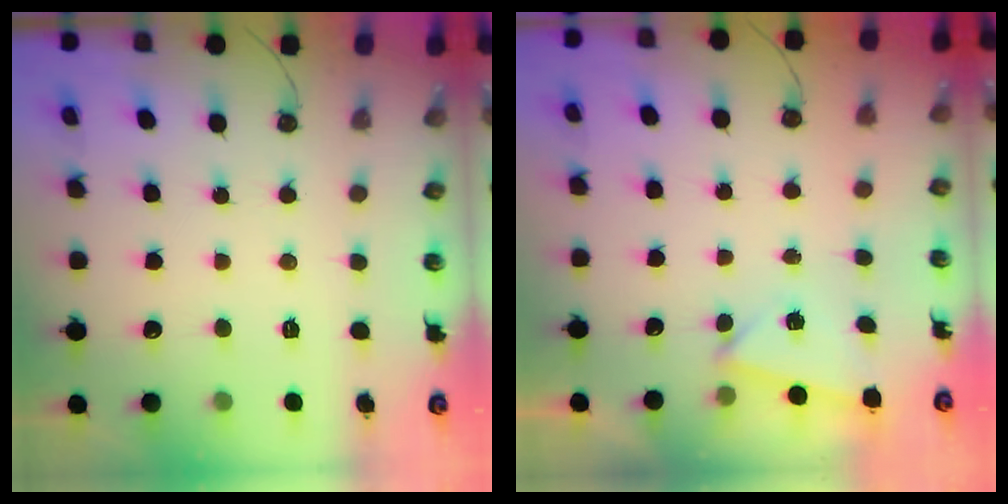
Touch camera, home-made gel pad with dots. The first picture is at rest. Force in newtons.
{"total": 2.8, "press": 1.5, "slide": 2.3}